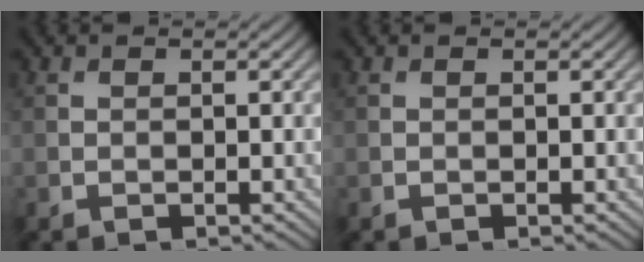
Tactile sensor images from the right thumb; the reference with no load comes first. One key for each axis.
{"total": 0.0}